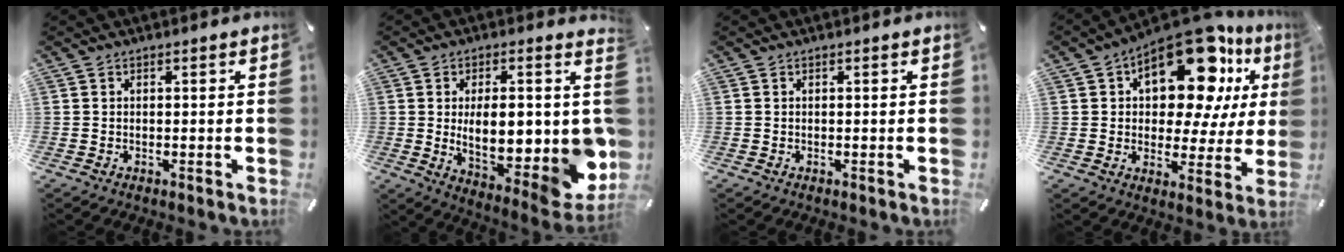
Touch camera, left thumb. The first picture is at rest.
{"total": 16.2, "force": [1.2, 7.0, 14.6], "torque": [-0.198, -0.037, 0.041]}
{"total": 0.0}
{"total": 19.3, "force": [10.6, 9.1, 13.3], "torque": [-0.196, -0.074, 0.176]}